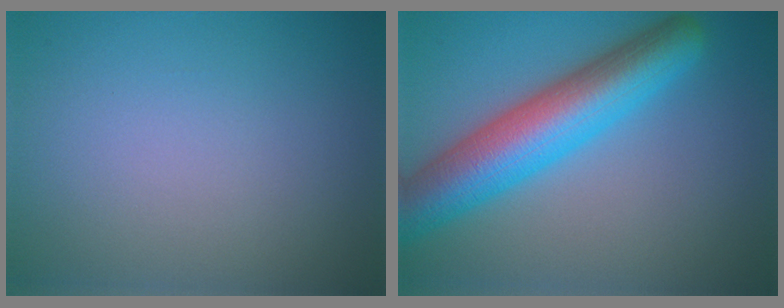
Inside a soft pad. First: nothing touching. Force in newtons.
{"total": 8.5, "press": 8.5, "slide": 0.3}